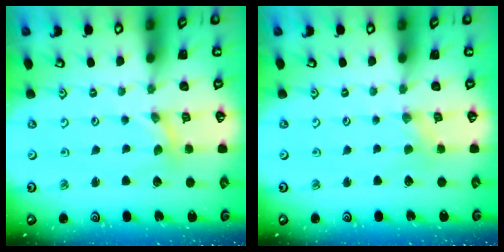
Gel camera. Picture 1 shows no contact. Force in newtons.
{"total": 0.0}